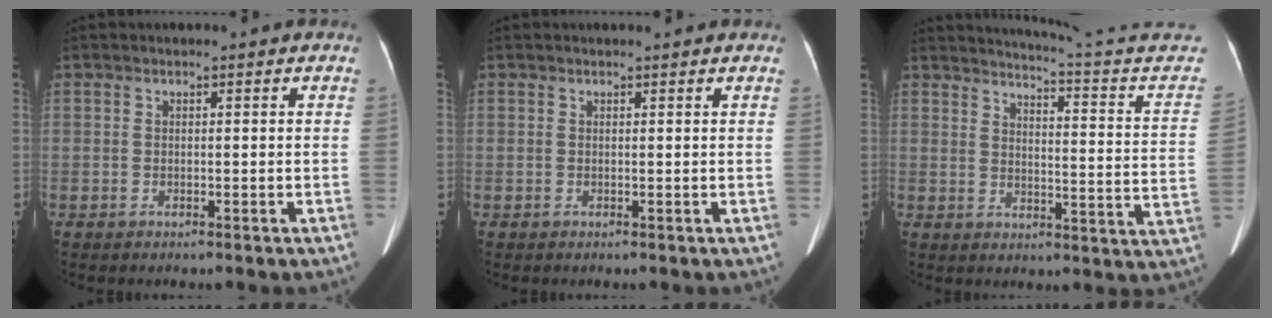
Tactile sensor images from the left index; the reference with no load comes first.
{"total": 1.1, "force": [1.1, 0.1, 0.2], "torque": [-0.009, 0.004, 0.010]}
{"total": 19.3, "force": [18.4, -1.7, 5.4], "torque": [-0.085, -0.123, 0.204]}